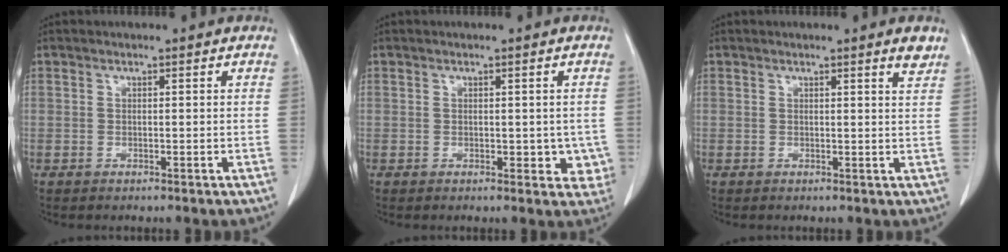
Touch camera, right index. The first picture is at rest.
{"total": 3.6, "force": [-0.3, 2.4, 2.6], "torque": [-0.008, 0.002, 0.001]}
{"total": 1.8, "force": [1.4, -0.3, 1.0], "torque": [-0.017, -0.011, 0.015]}